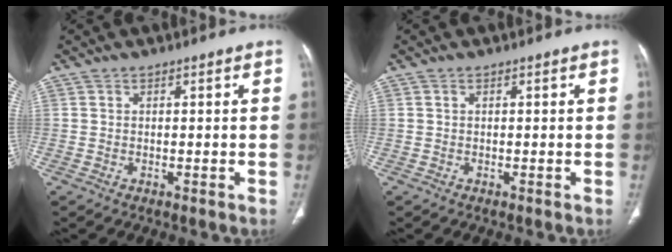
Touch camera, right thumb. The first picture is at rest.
{"total": 0.0}